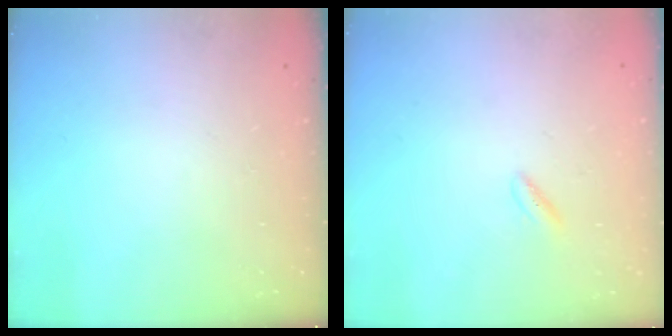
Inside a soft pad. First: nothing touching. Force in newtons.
{"total": 1.4, "press": 1.3, "slide": 0.6}